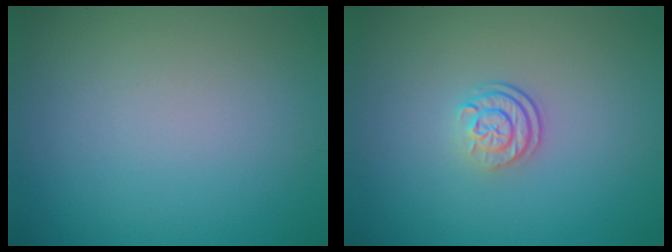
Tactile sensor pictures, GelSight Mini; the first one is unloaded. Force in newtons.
{"total": 2.3, "press": 1.7, "slide": 1.7}